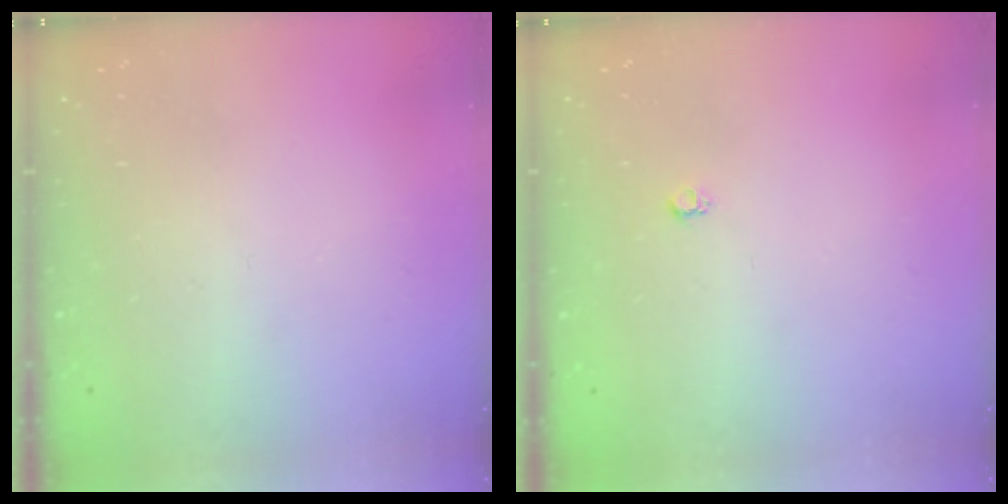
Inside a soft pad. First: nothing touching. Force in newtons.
{"total": 2.6, "press": 2.6, "slide": 0.4}